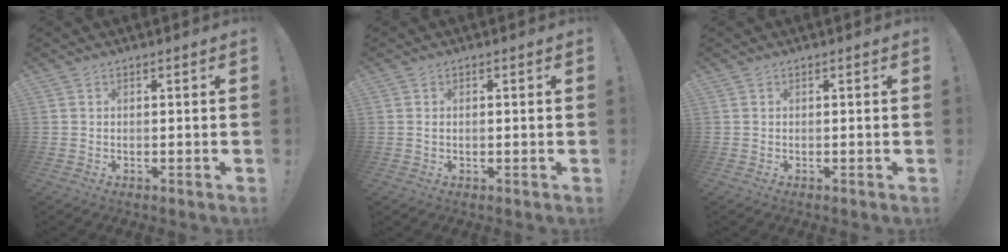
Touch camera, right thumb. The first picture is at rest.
{"total": 0.6, "force": [0.0, 0.2, 0.6], "torque": [-0.015, 0.004, 0.000]}
{"total": 0.0}